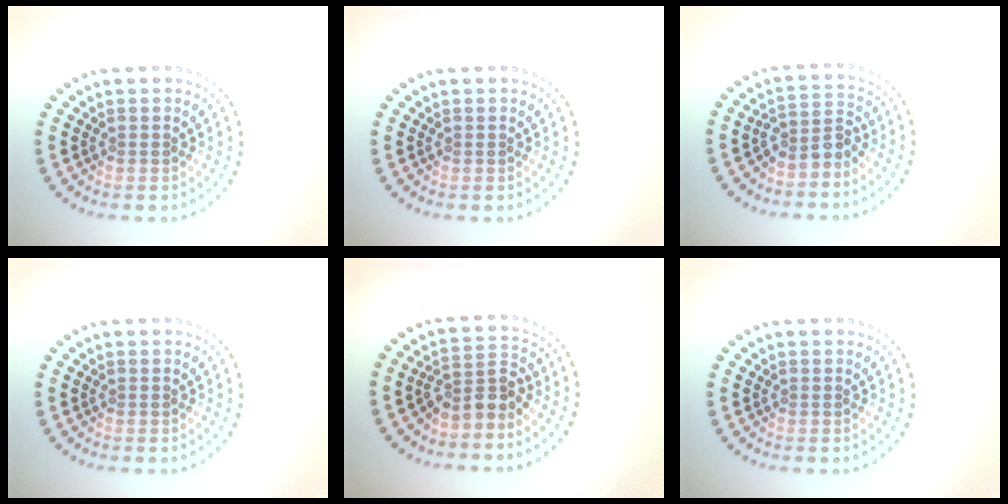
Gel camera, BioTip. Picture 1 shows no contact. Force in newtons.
{"total": 0.0}
{"total": 2.5, "press": 1.8, "slide": 1.7}
{"total": 0.0}
{"total": 2.8, "press": 2.1, "slide": 1.8}
{"total": 0.0}